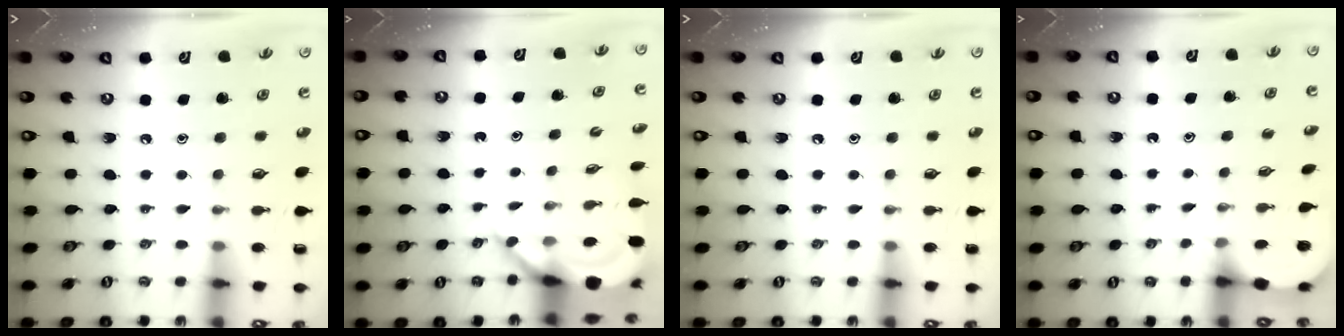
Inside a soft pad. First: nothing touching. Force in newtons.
{"total": 8.0, "press": 8.0, "slide": 1.0}
{"total": 0.0}
{"total": 2.6, "press": 2.6, "slide": 0.2}